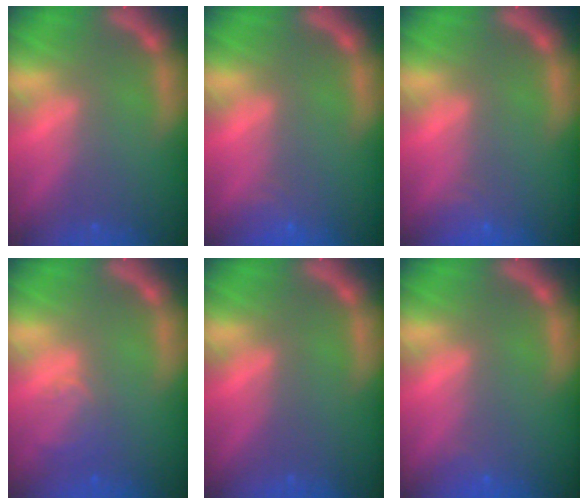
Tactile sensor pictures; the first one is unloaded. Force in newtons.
{"total": 1.9}
{"total": 1.9}
{"total": 2.5}
{"total": 0.0}
{"total": 0.9}